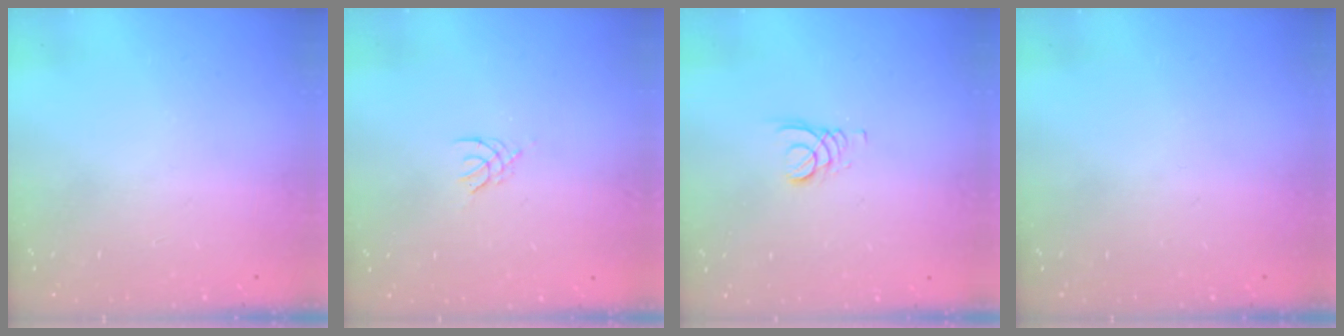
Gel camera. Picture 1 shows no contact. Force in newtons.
{"total": 2.0, "press": 1.9, "slide": 0.4}
{"total": 2.4, "press": 2.4, "slide": 0.2}
{"total": 0.0}